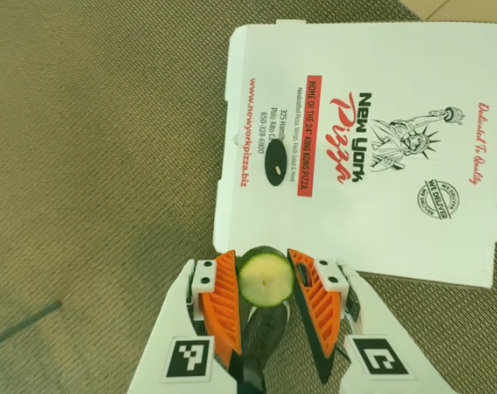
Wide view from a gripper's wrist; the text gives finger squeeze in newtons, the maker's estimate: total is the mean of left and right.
{"total": 9.3, "left": 9.2, "right": 9.4}